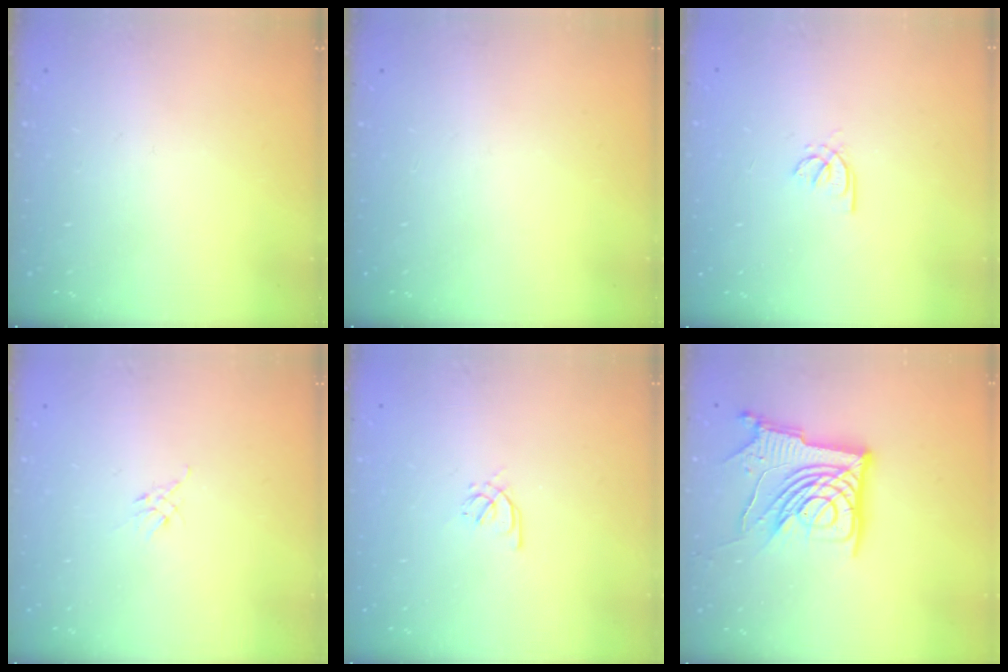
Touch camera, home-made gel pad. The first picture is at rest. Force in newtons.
{"total": 0.0}
{"total": 2.1, "press": 2.1, "slide": 0.6}
{"total": 2.6, "press": 2.5, "slide": 0.7}
{"total": 2.4, "press": 2.3, "slide": 0.6}
{"total": 16.7, "press": 16.6, "slide": 2.2}